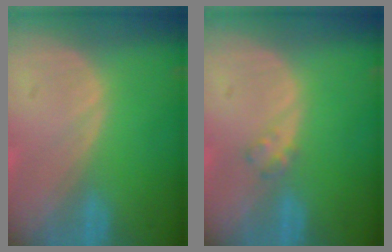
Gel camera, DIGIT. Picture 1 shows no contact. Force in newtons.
{"total": 1.6, "press": 1.6, "slide": 0.2}